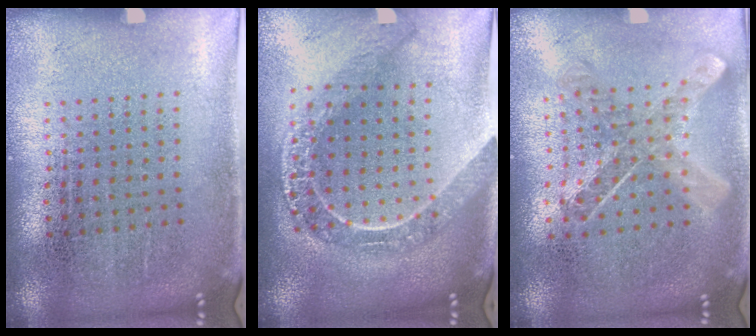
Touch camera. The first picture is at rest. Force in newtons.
{"total": 2.1, "press": 1.8, "slide": 1.0}
{"total": 1.0, "press": 0.9, "slide": 0.1}